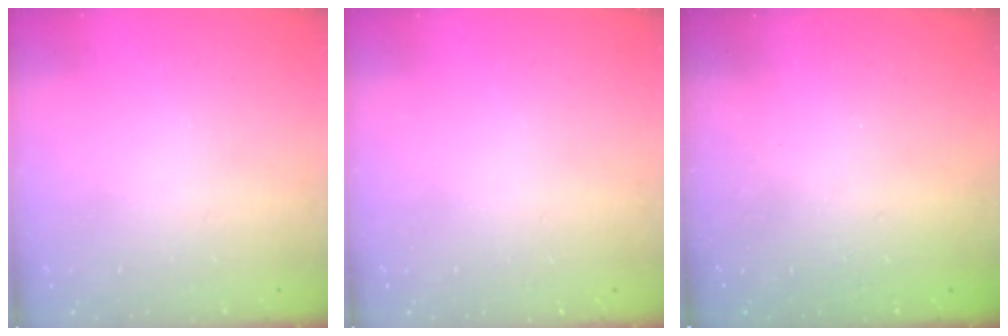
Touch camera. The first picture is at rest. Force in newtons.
{"total": 0.0}
{"total": 2.4, "press": 2.3, "slide": 0.8}